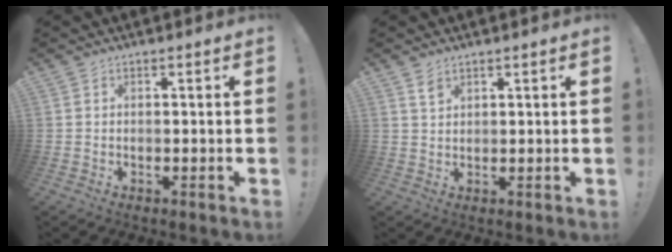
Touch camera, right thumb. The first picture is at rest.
{"total": 2.6, "force": [1.9, 1.4, 1.0], "torque": [-0.007, -0.010, 0.033]}